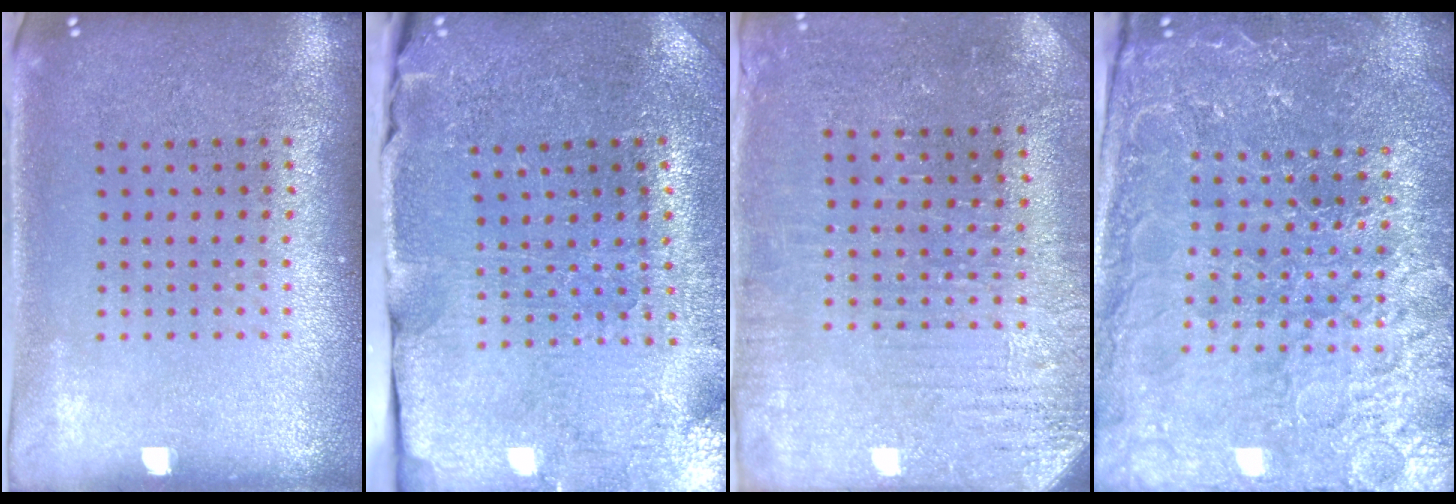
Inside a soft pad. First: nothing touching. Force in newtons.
{"total": 3.7, "press": 3.6, "slide": 0.6}
{"total": 3.0, "press": 2.9, "slide": 0.7}
{"total": 4.7, "press": 4.4, "slide": 1.5}